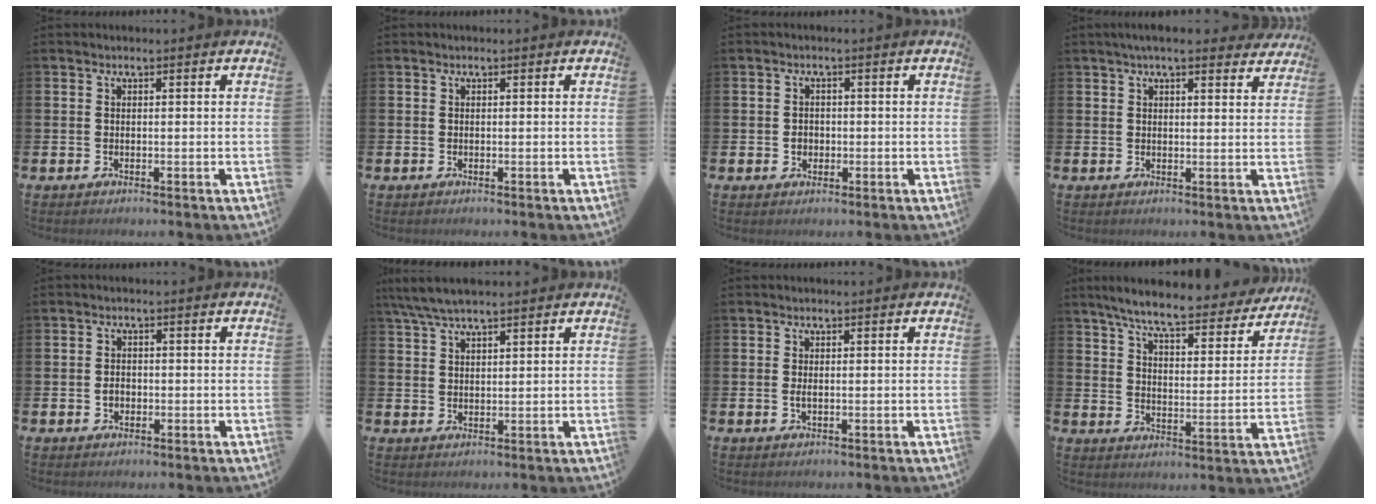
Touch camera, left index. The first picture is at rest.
{"total": 0.0}
{"total": 1.6, "force": [-0.2, 1.5, 0.7], "torque": [-0.001, 0.003, -0.009]}
{"total": 4.4, "force": [3.9, 0.9, 1.9], "torque": [-0.036, -0.012, 0.068]}
{"total": 1.6, "force": [-0.3, 1.2, 0.9], "torque": [-0.012, 0.006, -0.009]}
{"total": 4.8, "force": [4.0, 1.0, 2.3], "torque": [-0.062, -0.003, 0.075]}
{"total": 0.8, "force": [0.0, 0.3, 0.8], "torque": [-0.018, 0.003, -0.001]}
{"total": 7.6, "force": [6.9, 0.7, 3.0], "torque": [-0.083, -0.044, 0.116]}